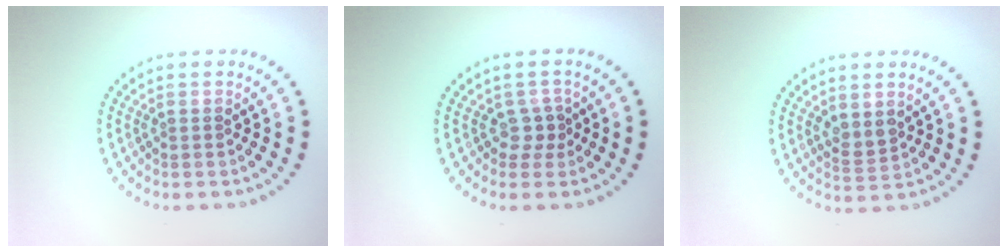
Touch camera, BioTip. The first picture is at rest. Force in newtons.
{"total": 1.4, "press": 1.0, "slide": 1.0}
{"total": 1.5, "press": 1.3, "slide": 0.7}